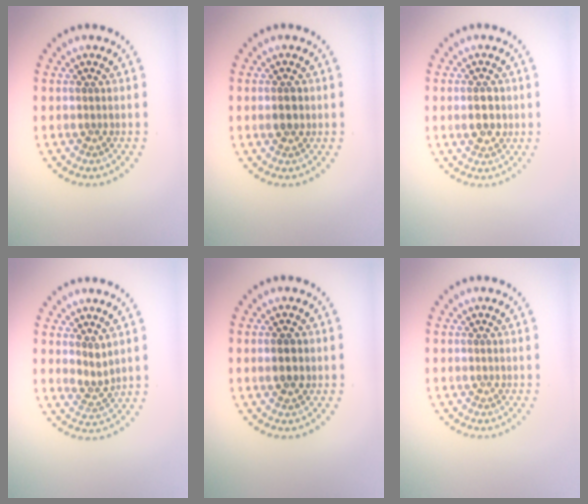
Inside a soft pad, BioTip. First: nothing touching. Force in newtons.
{"total": 2.0, "press": 2.0, "slide": 0.0}
{"total": 2.2, "press": 2.2, "slide": 0.0}
{"total": 1.6, "press": 1.3, "slide": 1.0}
{"total": 2.4, "press": 2.4, "slide": 0.0}
{"total": 0.0}